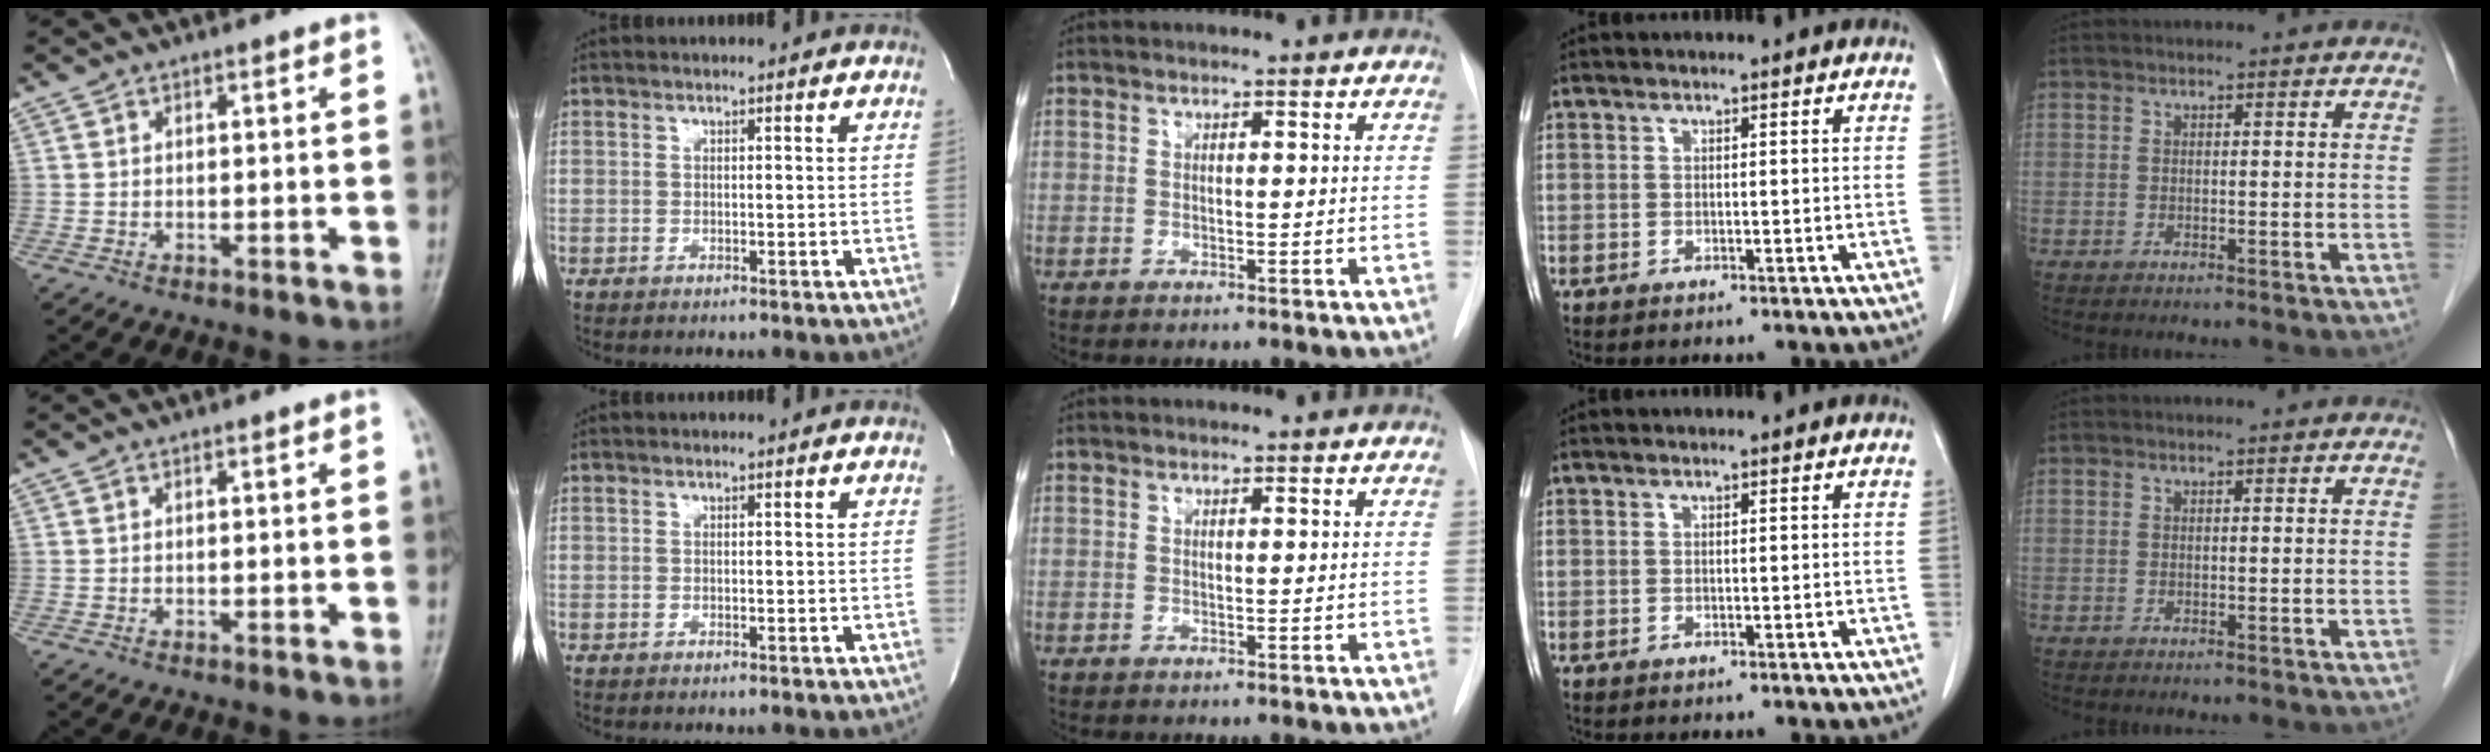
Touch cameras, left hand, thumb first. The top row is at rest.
{}